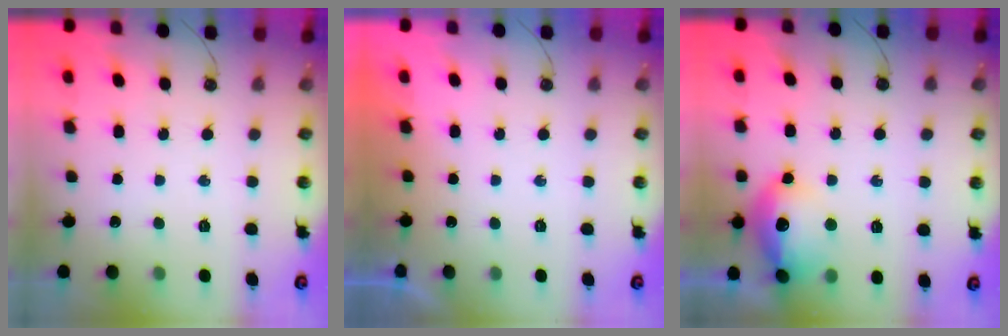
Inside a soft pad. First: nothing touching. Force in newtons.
{"total": 0.0}
{"total": 17.0, "press": 17.0, "slide": 1.3}